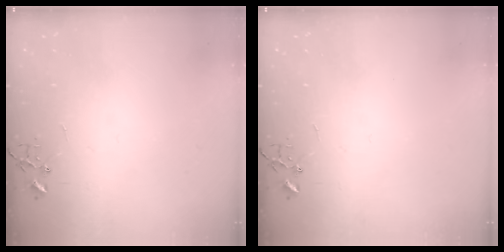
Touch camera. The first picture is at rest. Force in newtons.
{"total": 0.0}